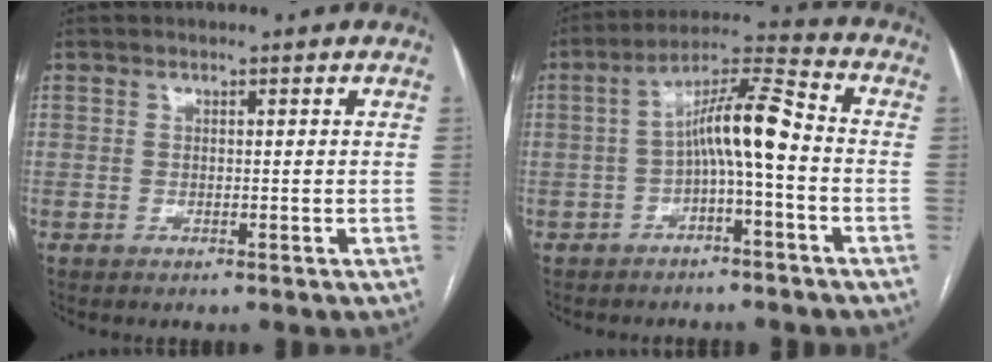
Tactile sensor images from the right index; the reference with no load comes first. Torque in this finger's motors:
{"motor_torque": [1.36, -0.42, 0.68, 0.16]}